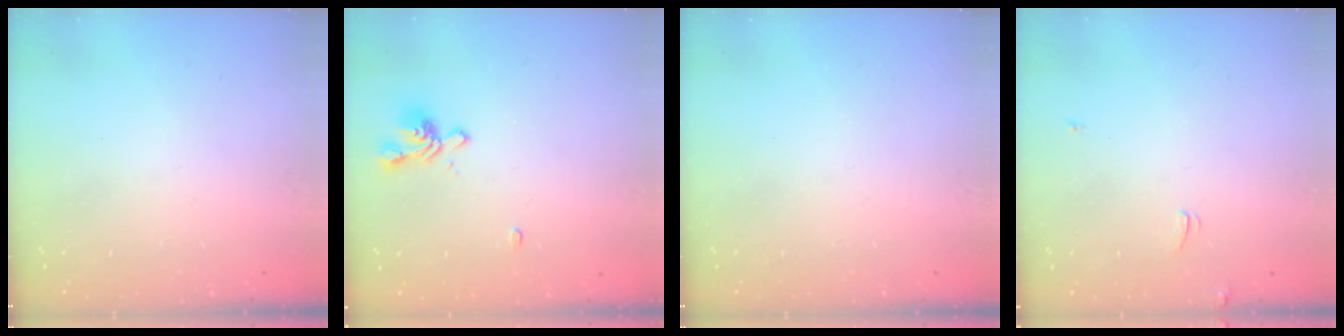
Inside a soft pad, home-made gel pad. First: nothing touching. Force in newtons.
{"total": 1.6, "press": 1.1, "slide": 1.1}
{"total": 0.0}
{"total": 3.5, "press": 3.5, "slide": 0.4}